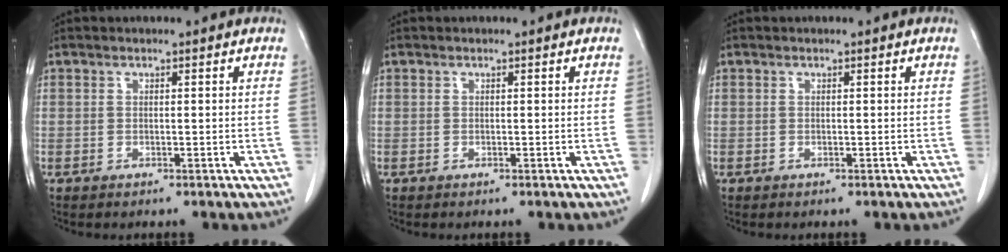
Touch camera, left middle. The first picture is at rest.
{"total": 0.0}
{"total": 0.0}